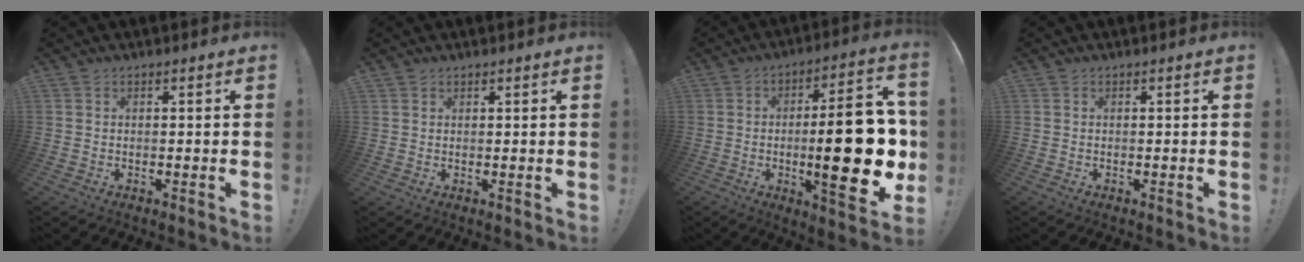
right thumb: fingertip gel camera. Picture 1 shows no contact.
{"total": 1.4, "force": [1.0, 1.1, 0.0], "torque": [0.008, -0.009, 0.016]}
{"total": 24.8, "force": [-2.0, 6.6, 23.8], "torque": [-0.365, -0.003, -0.026]}
{"total": 0.0}